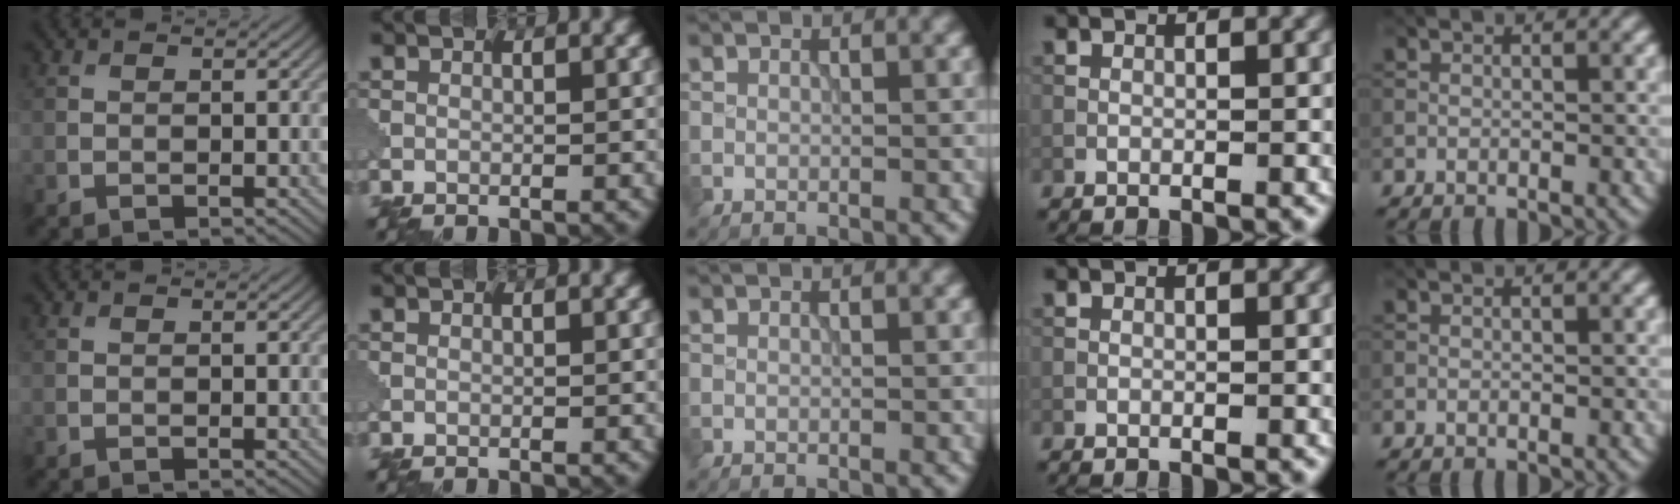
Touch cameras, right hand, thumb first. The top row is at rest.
{}